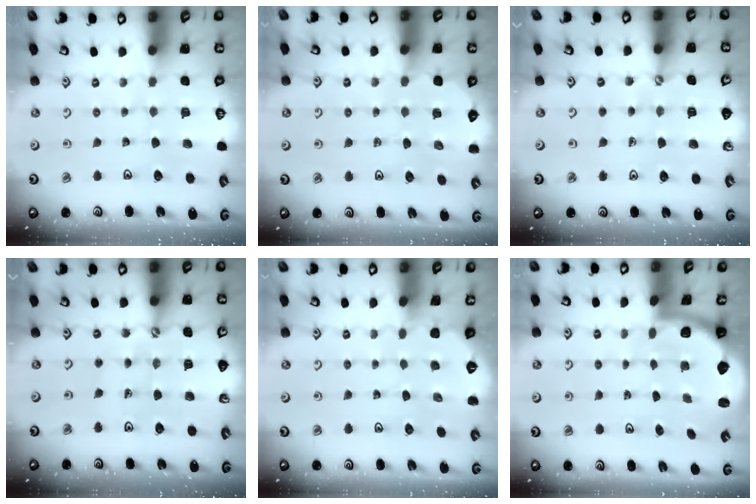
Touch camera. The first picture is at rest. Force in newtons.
{"total": 4.1, "press": 4.0, "slide": 0.7}
{"total": 1.1, "press": 1.1, "slide": 0.1}
{"total": 2.4, "press": 2.0, "slide": 1.3}
{"total": 0.0}
{"total": 1.9, "press": 1.8, "slide": 0.5}